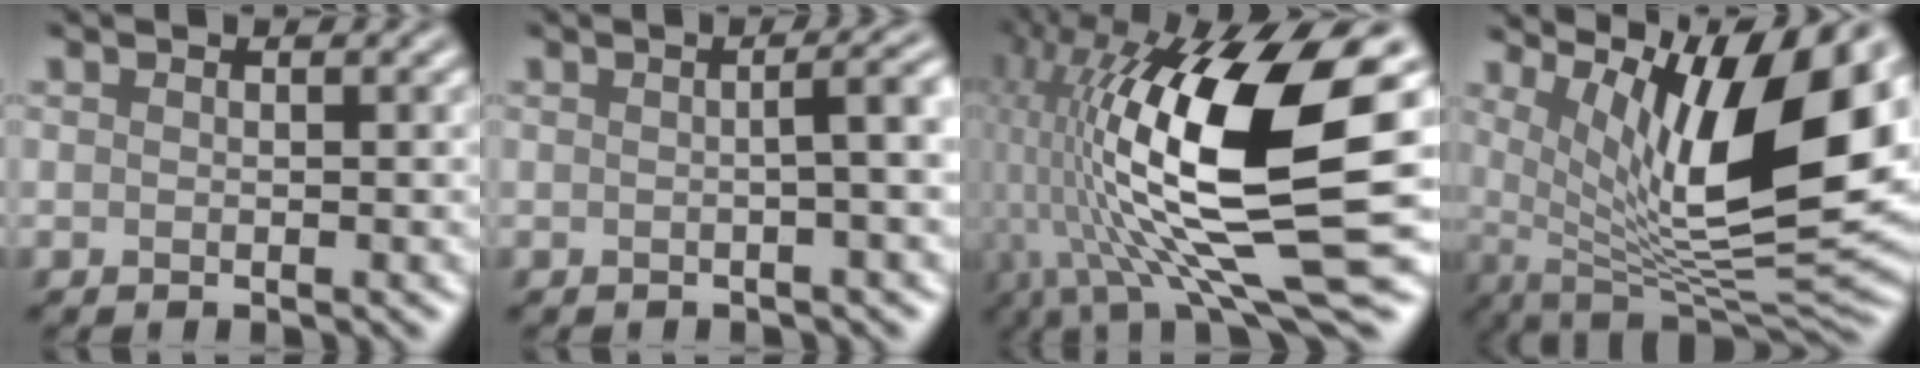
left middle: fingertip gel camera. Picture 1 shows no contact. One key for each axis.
{"total": 3.9, "fx": 0.0, "fy": 1.2, "fz": 3.7, "tx": -0.034, "ty": 0.022, "tz": -0.003}
{"total": 17.7, "fx": 1.1, "fy": 6.3, "fz": 16.5, "tx": -0.335, "ty": 0.007, "tz": 0.025}
{"total": 13.4, "fx": 4.5, "fy": 4.2, "fz": 11.9, "tx": -0.190, "ty": 0.003, "tz": 0.083}